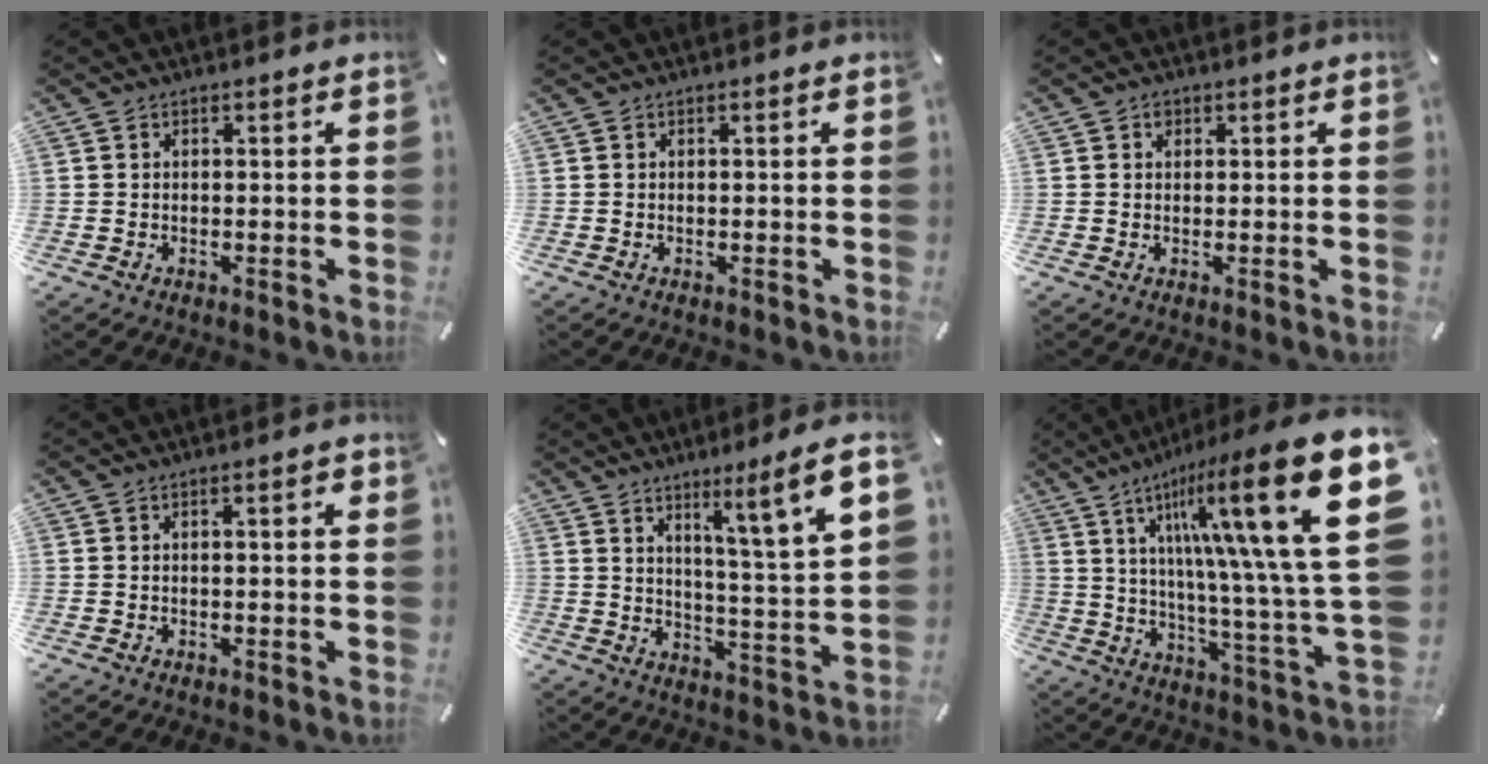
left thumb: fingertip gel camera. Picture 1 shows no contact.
{"total": 0.0}
{"total": 1.3, "force": [0.4, 1.2, 0.4], "torque": [0.000, 0.002, 0.004]}
{"total": 1.9, "force": [0.4, 0.3, 1.8], "torque": [-0.034, 0.004, 0.005]}
{"total": 10.9, "force": [7.1, -0.4, 8.3], "torque": [-0.121, -0.054, 0.101]}
{"total": 31.0, "force": [12.1, 8.2, 27.3], "torque": [-0.408, -0.085, 0.197]}